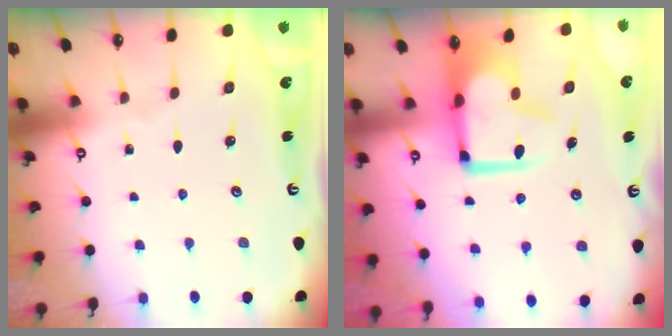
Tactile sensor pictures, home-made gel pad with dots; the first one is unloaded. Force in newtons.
{"total": 3.7, "press": 3.4, "slide": 1.5}